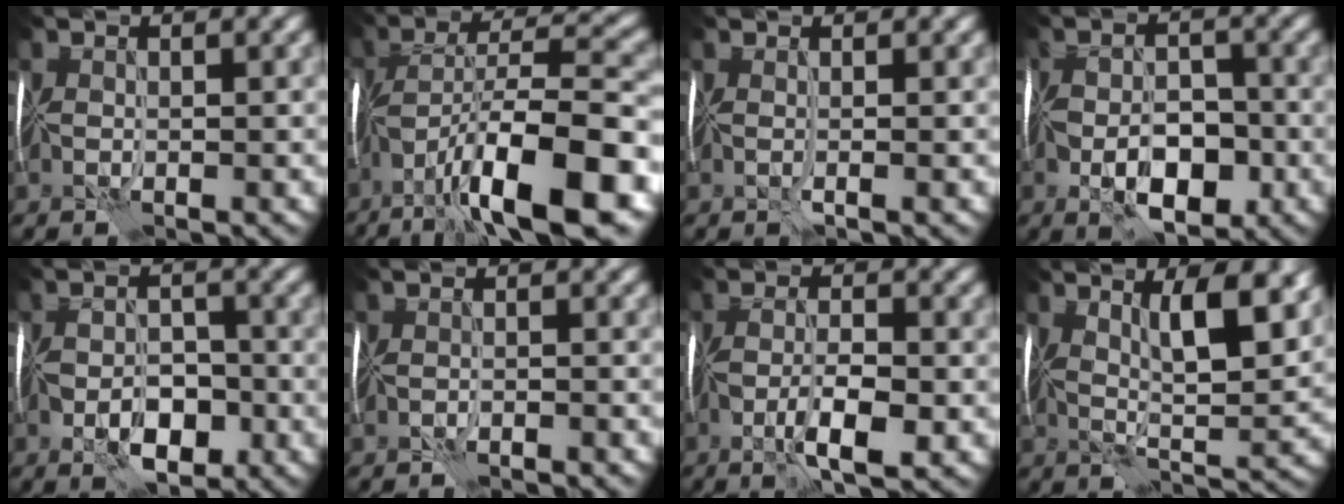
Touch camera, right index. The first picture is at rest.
{"total": 12.5, "force": [-6.6, 2.9, 10.2], "torque": [-0.167, 0.017, -0.115]}
{"total": 0.9, "force": [0.4, -0.7, 0.3], "torque": [-0.002, -0.001, 0.001]}
{"total": 5.4, "force": [-2.3, 2.6, 4.1], "torque": [-0.063, 0.003, -0.046]}
{"total": 4.2, "force": [-2.1, 2.1, 2.9], "torque": [-0.040, 0.004, -0.042]}
{"total": 1.4, "force": [-1.2, -0.6, -0.2], "torque": [0.005, 0.001, -0.028]}
{"total": 4.2, "force": [-1.7, 1.0, 3.8], "torque": [-0.070, 0.002, -0.035]}
{"total": 6.9, "force": [2.8, 1.6, 6.2], "torque": [-0.104, 0.002, 0.042]}